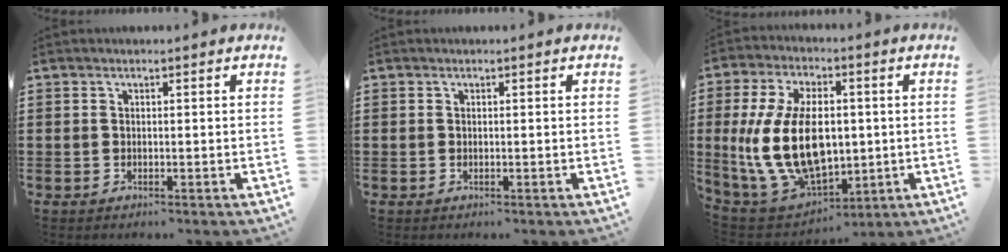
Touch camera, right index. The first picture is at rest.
{"total": 0.0}
{"total": 16.4, "force": [0.5, 9.6, 13.2], "torque": [-0.299, -0.007, 0.009]}